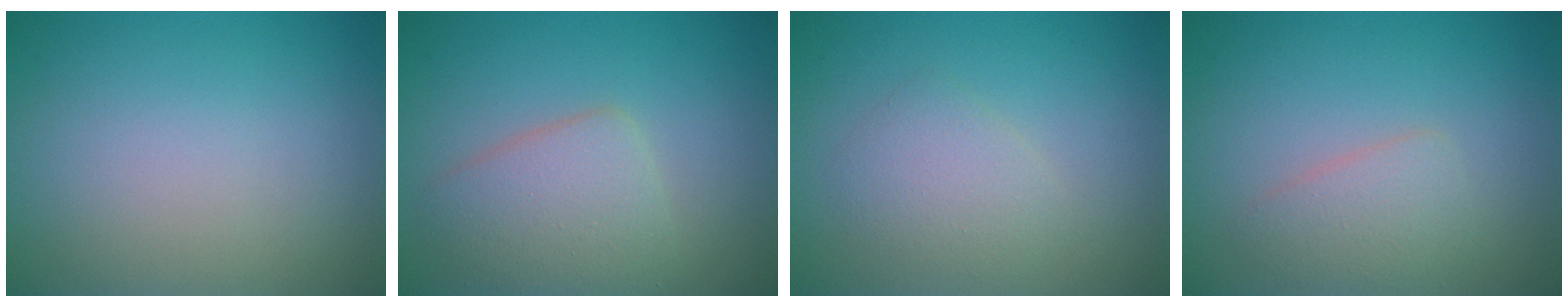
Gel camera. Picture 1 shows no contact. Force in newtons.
{"total": 4.1, "press": 4.1, "slide": 0.1}
{"total": 2.3, "press": 2.3, "slide": 0.0}
{"total": 2.3, "press": 2.3, "slide": 0.0}